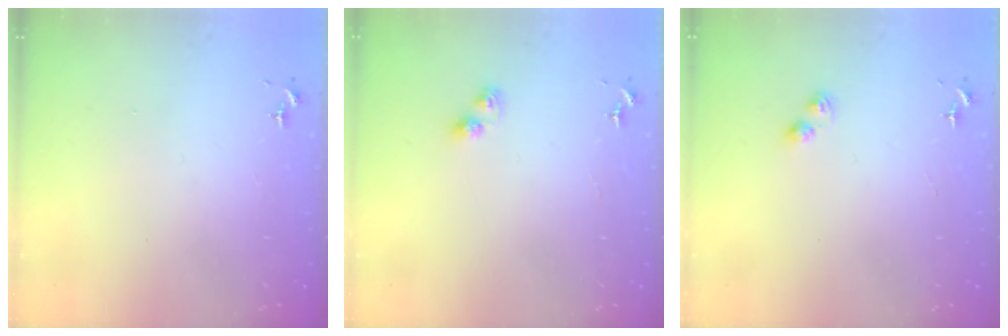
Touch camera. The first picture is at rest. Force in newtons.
{"total": 2.8, "press": 2.8, "slide": 0.5}
{"total": 2.8, "press": 2.7, "slide": 0.4}